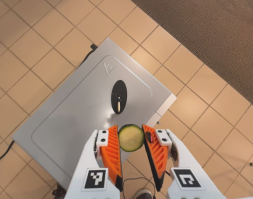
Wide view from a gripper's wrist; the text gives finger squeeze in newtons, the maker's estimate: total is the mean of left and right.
{"total": 8.9, "left": 9.0, "right": 8.8}